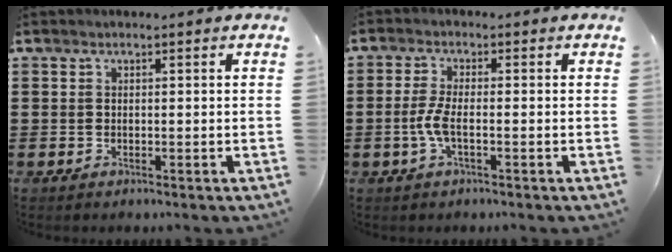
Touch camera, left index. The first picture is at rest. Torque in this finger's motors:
{"motor_torque": [0.45, 0.45, 0.38, 0.08]}